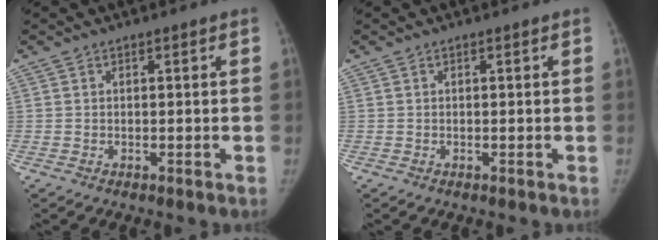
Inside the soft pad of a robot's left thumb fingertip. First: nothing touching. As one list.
[{"total": 0.0}]